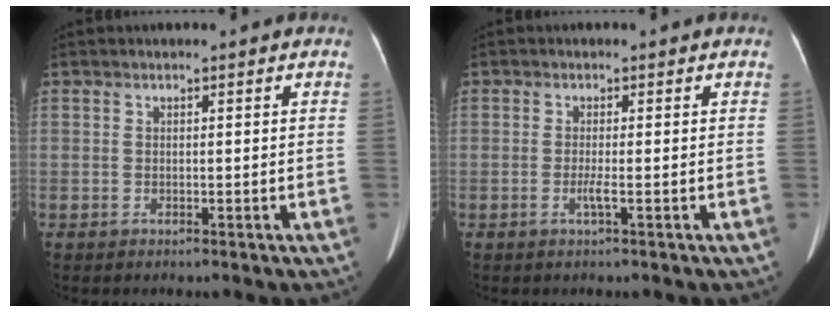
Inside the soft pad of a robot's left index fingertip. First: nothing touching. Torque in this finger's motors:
{"motor_torque": [0.00, 0.00, 0.00, 0.00]}